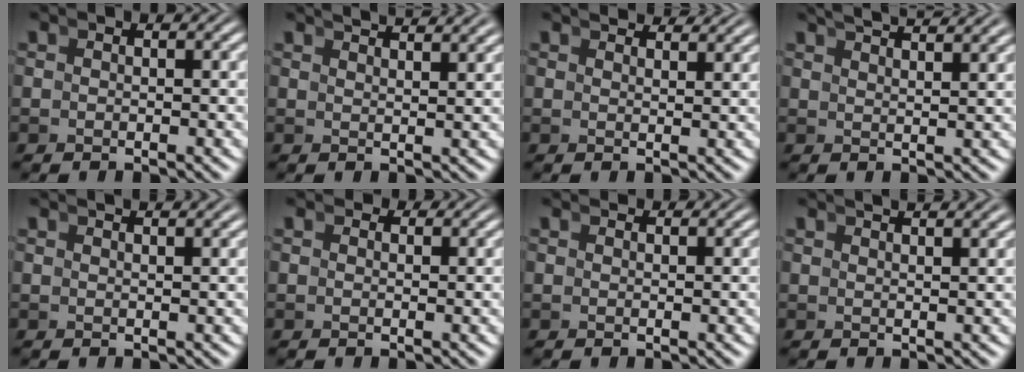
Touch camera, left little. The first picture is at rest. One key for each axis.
{"total": 3.1, "fx": 3.0, "fy": -0.1, "fz": 0.9, "tx": -0.004, "ty": 0.009, "tz": 0.046}
{"total": 3.0, "fx": 2.9, "fy": -0.1, "fz": 0.5, "tx": 0.003, "ty": 0.008, "tz": 0.042}
{"total": 4.2, "fx": 3.9, "fy": 0.1, "fz": 1.4, "tx": -0.019, "ty": 0.010, "tz": 0.062}
{"total": 1.9, "fx": 1.8, "fy": -0.2, "fz": 0.6, "tx": 0.005, "ty": 0.008, "tz": 0.025}
{"total": 1.6, "fx": 1.5, "fy": 0.3, "fz": 0.3, "tx": 0.002, "ty": 0.004, "tz": 0.022}
{"total": 1.8, "fx": 1.8, "fy": -0.2, "fz": 0.1, "tx": 0.009, "ty": 0.007, "tz": 0.026}
{"total": 2.4, "fx": 2.3, "fy": -0.2, "fz": 0.8, "tx": 0.001, "ty": 0.009, "tz": 0.034}